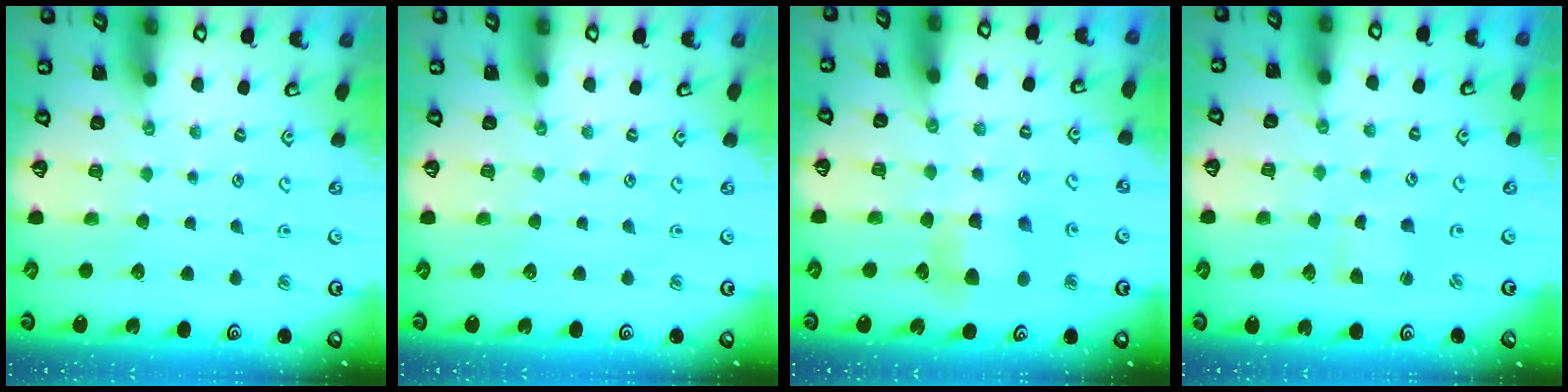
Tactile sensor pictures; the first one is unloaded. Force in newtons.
{"total": 0.0}
{"total": 6.5, "press": 6.5, "slide": 0.5}
{"total": 1.7, "press": 1.7, "slide": 0.2}